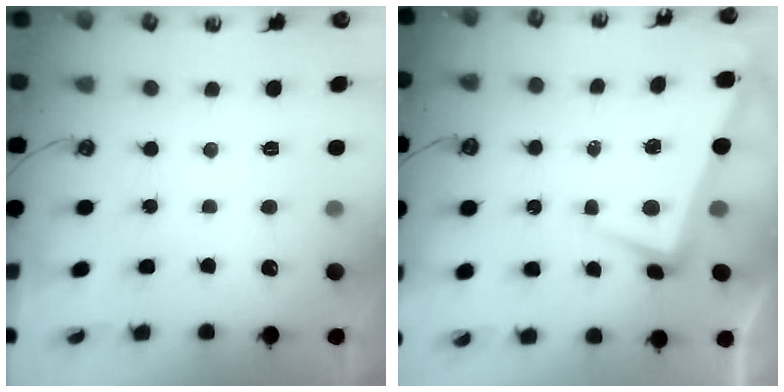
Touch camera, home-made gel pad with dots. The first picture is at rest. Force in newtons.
{"total": 2.4, "press": 1.3, "slide": 2.0}